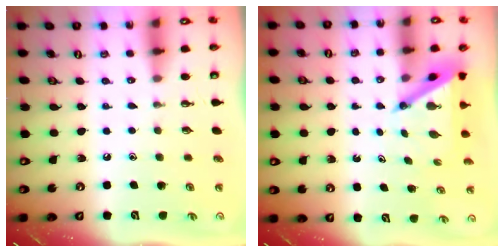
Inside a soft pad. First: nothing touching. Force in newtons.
{"total": 4.4, "press": 4.3, "slide": 0.4}